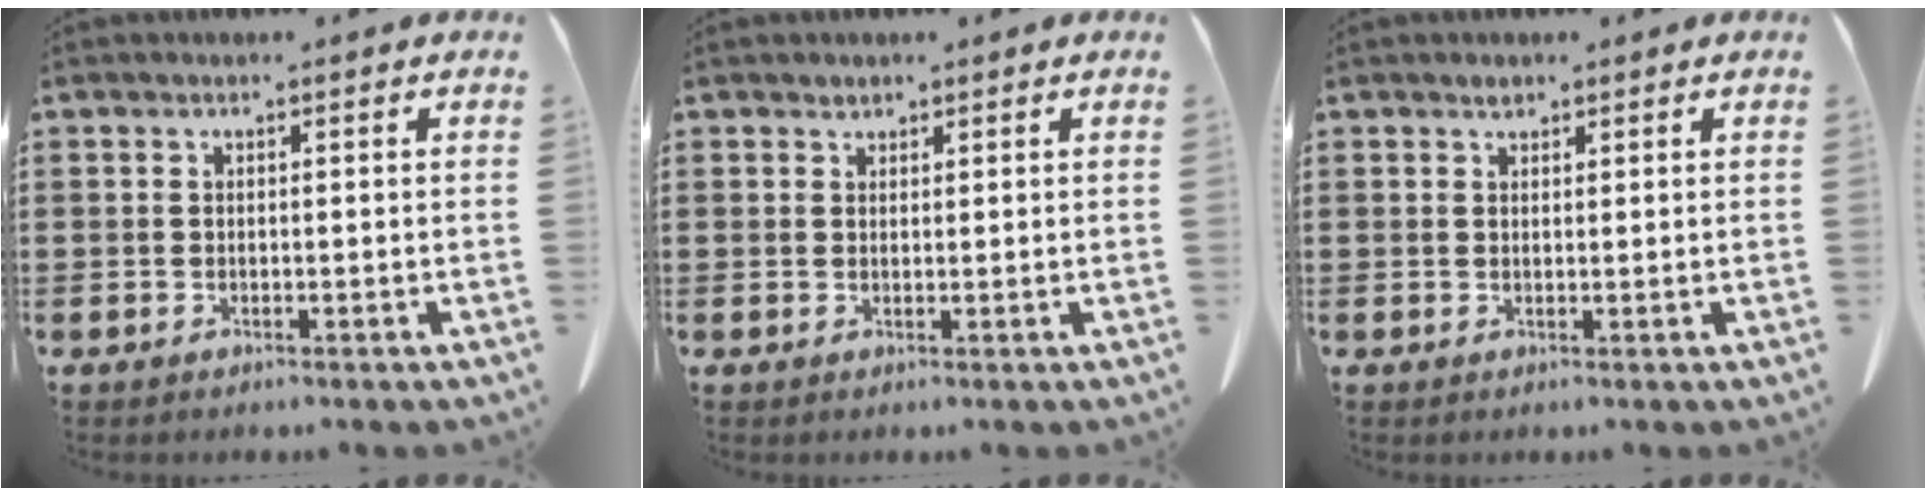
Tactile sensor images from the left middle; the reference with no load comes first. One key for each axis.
{"total": 1.0, "fx": 0.9, "fy": 0.4, "fz": 0.1, "tx": -0.004, "ty": -0.002, "tz": 0.020}
{"total": 1.0, "fx": 0.8, "fy": 0.5, "fz": 0.4, "tx": -0.010, "ty": 0.000, "tz": 0.017}